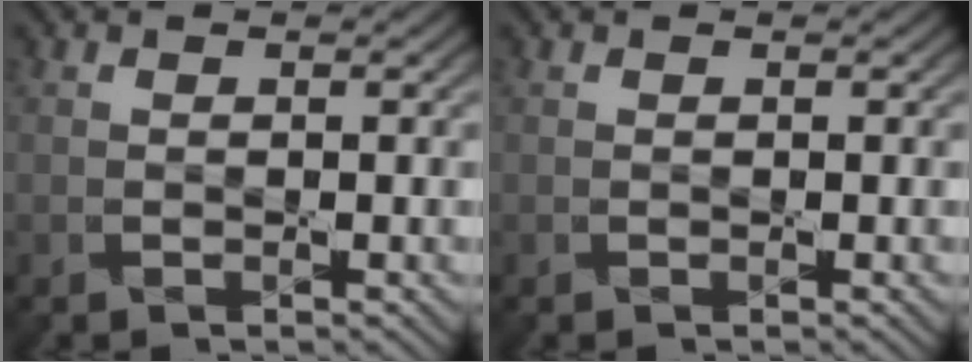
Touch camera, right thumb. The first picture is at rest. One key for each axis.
{"total": 0.0}